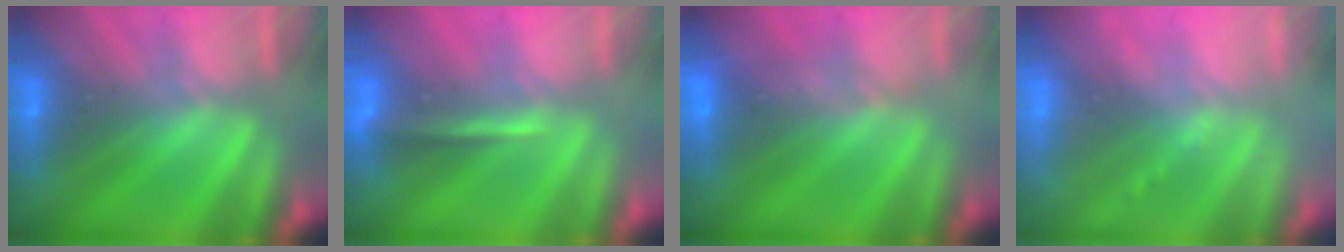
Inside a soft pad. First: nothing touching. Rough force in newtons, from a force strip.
{"total": 1.3}
{"total": 4.3}
{"total": 2.4}